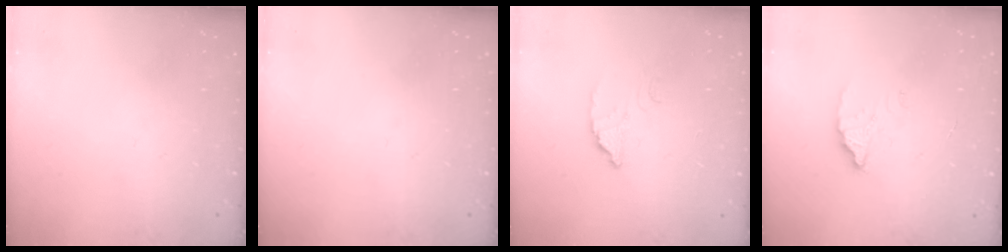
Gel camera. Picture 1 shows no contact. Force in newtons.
{"total": 0.0}
{"total": 2.4, "press": 2.4, "slide": 0.1}
{"total": 2.6, "press": 2.6, "slide": 0.2}